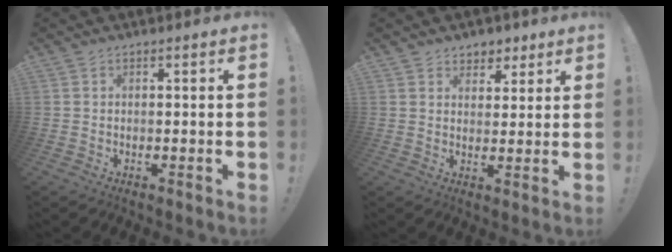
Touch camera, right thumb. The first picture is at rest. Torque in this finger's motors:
{"motor_torque": [0.00, 0.06, 0.15, 0.52, 0.00]}